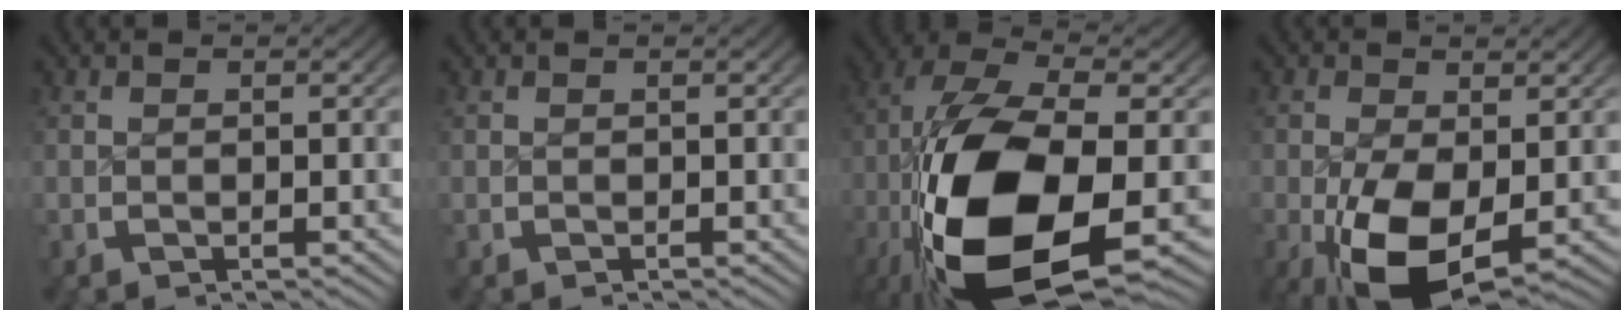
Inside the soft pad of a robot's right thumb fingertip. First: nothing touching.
{"total": 0.0}
{"total": 20.8, "force": [-3.7, 11.6, 16.8], "torque": [-0.356, -0.076, -0.011]}
{"total": 8.4, "force": [-2.2, 5.0, 6.3], "torque": [-0.147, -0.050, -0.007]}